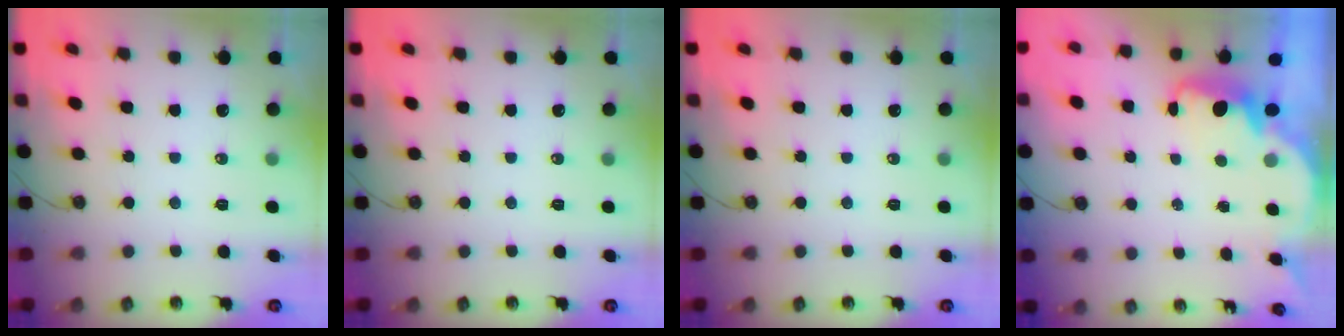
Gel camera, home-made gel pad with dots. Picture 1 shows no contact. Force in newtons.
{"total": 0.0}
{"total": 0.0}
{"total": 2.4, "press": 2.4, "slide": 0.6}